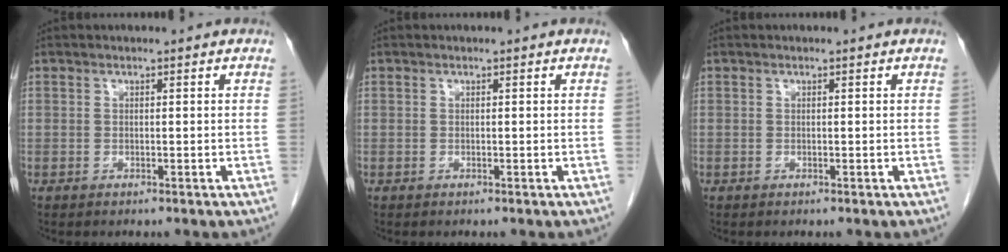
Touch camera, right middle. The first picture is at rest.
{"total": 0.0}
{"total": 0.0}